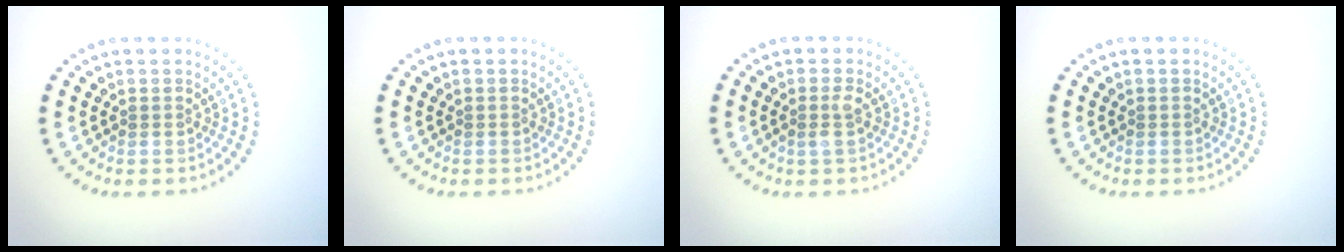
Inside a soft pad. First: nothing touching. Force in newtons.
{"total": 0.0}
{"total": 1.1, "press": 1.1, "slide": 0.3}
{"total": 0.0}